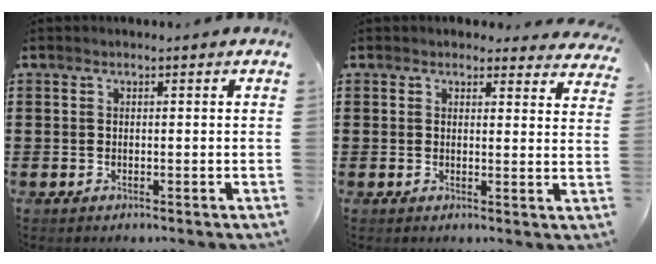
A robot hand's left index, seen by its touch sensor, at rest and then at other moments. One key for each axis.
{"total": 2.2, "fx": 2.1, "fy": 0.7, "fz": 0.4, "tx": -0.007, "ty": -0.009, "tz": 0.037}